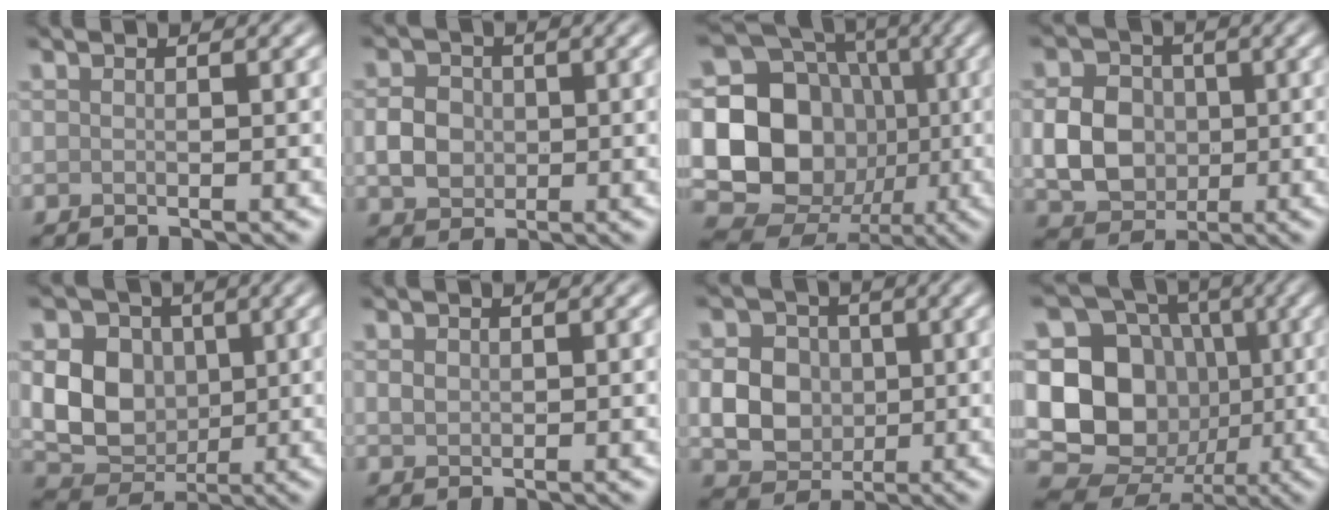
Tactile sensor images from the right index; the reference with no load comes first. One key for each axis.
{"total": 3.2, "fx": -0.2, "fy": 2.7, "fz": 1.7, "tx": -0.035, "ty": 0.001, "tz": -0.006}
{"total": 17.5, "fx": -1.6, "fy": 15.4, "fz": 8.1, "tx": -0.149, "ty": 0.006, "tz": -0.064}
{"total": 5.4, "fx": -0.3, "fy": 4.4, "fz": 3.1, "tx": -0.060, "ty": 0.002, "tz": -0.007}
{"total": 7.0, "fx": 0.4, "fy": 5.6, "fz": 4.2, "tx": -0.087, "ty": -0.005, "tz": 0.004}
{"total": 0.9, "fx": 0.3, "fy": 0.8, "fz": 0.5, "tx": -0.011, "ty": 0.000, "tz": 0.005}
{"total": 5.0, "fx": -0.1, "fy": 4.3, "fz": 2.6, "tx": -0.049, "ty": 0.002, "tz": -0.004}
{"total": 12.0, "fx": -1.1, "fy": 10.3, "fz": 6.2, "tx": -0.107, "ty": -0.007, "tz": -0.040}